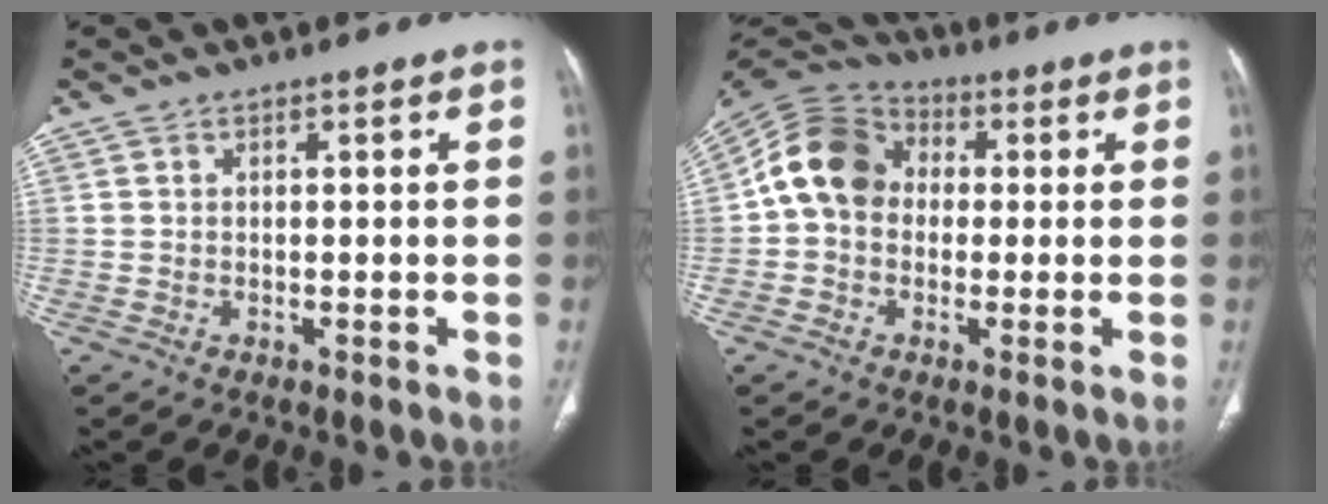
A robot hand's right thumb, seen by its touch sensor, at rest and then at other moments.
{"total": 11.6, "force": [0.4, 9.5, 6.7], "torque": [-0.112, 0.031, -0.009]}